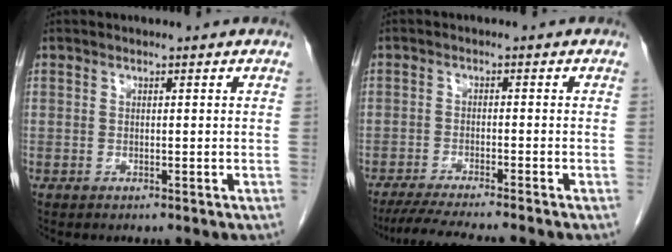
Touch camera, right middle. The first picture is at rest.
{"total": 9.3, "force": [-8.2, -0.9, 4.4], "torque": [-0.056, -0.022, -0.130]}